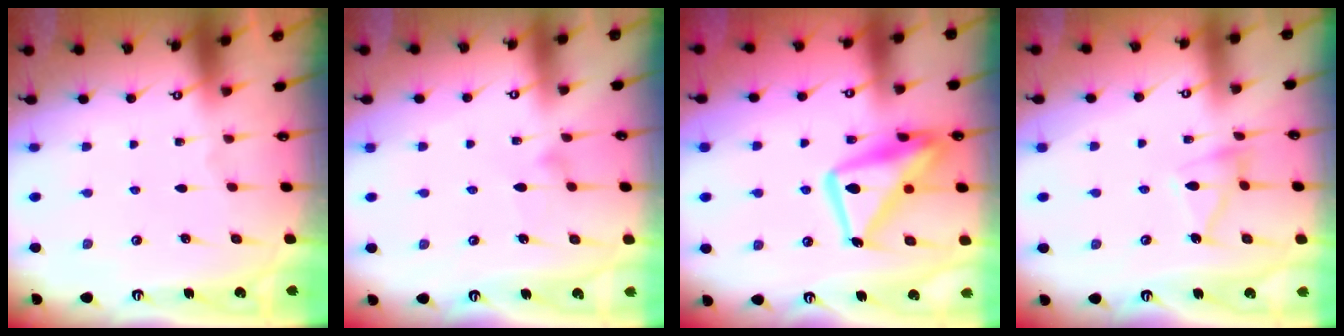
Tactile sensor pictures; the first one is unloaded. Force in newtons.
{"total": 4.1, "press": 4.1, "slide": 0.2}
{"total": 17.7, "press": 17.7, "slide": 1.6}
{"total": 9.3, "press": 9.3, "slide": 0.8}